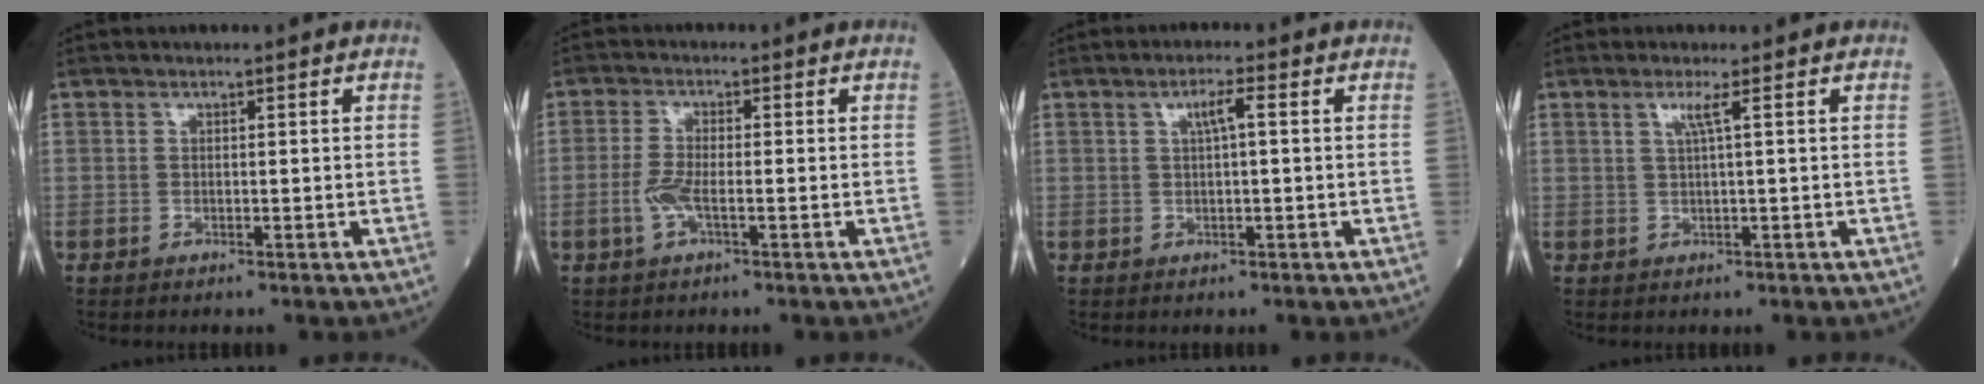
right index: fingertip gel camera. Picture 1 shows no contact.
{"total": 3.7, "force": [-1.1, 0.9, 3.4], "torque": [-0.080, -0.003, -0.026]}
{"total": 2.5, "force": [0.6, 0.1, 2.5], "torque": [-0.045, 0.006, 0.010]}
{"total": 1.9, "force": [0.7, -0.6, 1.7], "torque": [-0.039, -0.001, 0.016]}